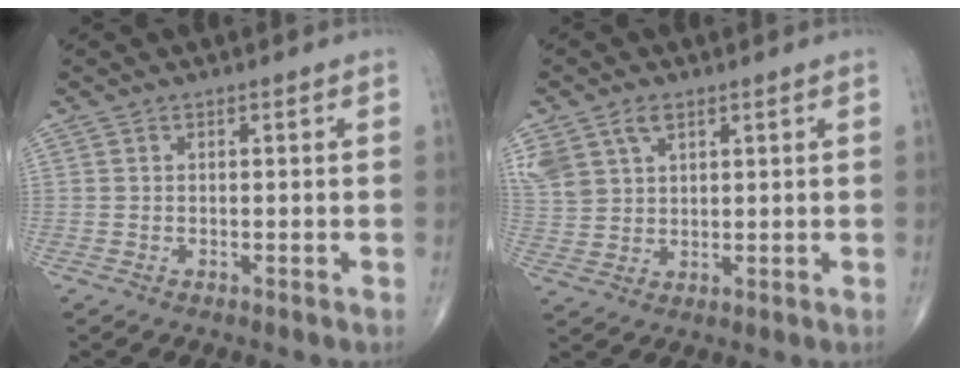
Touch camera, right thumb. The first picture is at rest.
{"total": 10.4, "force": [5.2, 7.1, 5.5], "torque": [-0.128, -0.003, 0.110]}